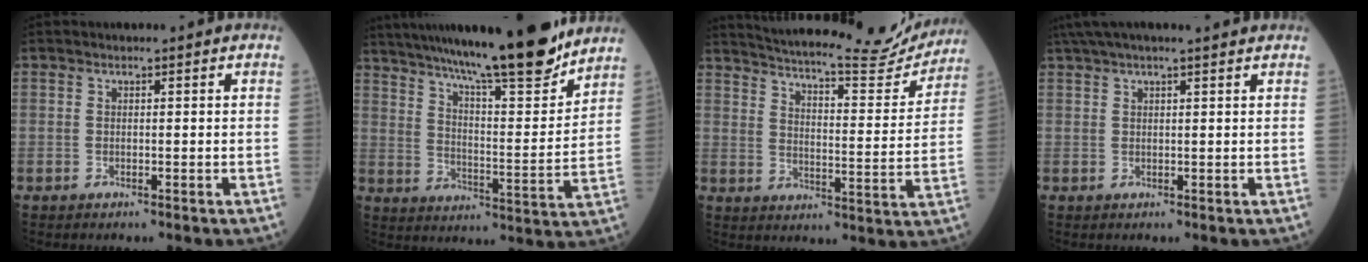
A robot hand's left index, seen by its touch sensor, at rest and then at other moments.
{"total": 21.7, "force": [18.4, 1.3, 11.5], "torque": [-0.188, -0.014, 0.276]}
{"total": 23.4, "force": [21.8, 3.0, 8.1], "torque": [-0.130, -0.050, 0.277]}
{"total": 8.1, "force": [7.0, 0.0, 4.2], "torque": [-0.070, 0.038, 0.094]}